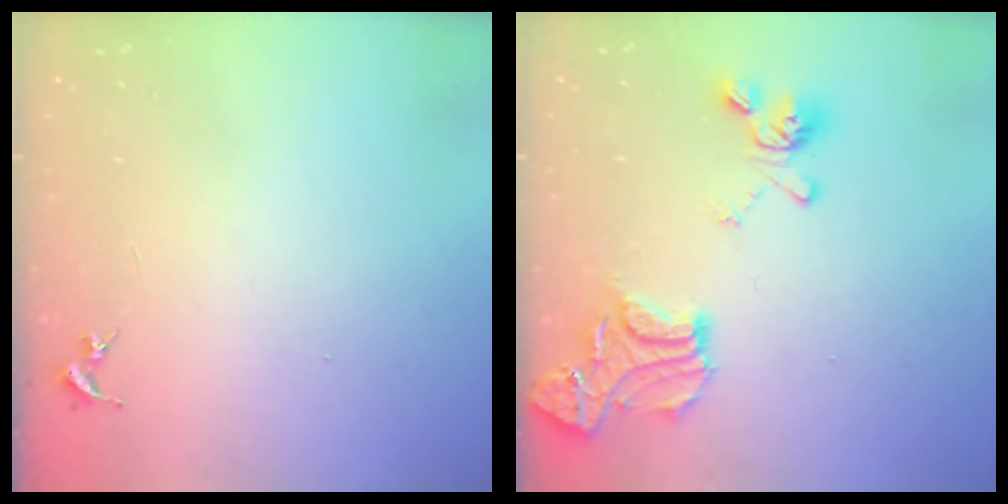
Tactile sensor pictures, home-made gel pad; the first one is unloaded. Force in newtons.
{"total": 17.7, "press": 17.7, "slide": 1.6}